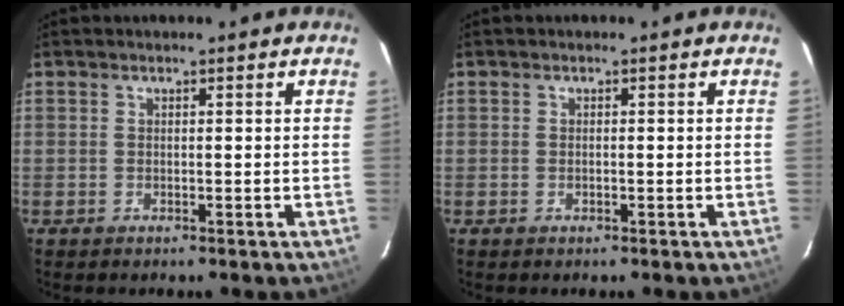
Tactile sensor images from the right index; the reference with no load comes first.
{"total": 0.0}